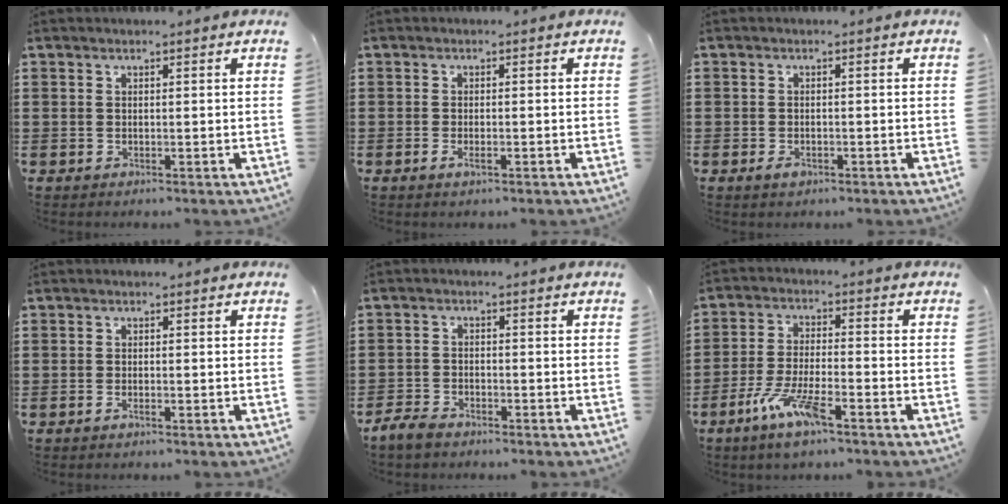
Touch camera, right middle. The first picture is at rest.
{"total": 1.3, "force": [-0.6, 0.5, 1.1], "torque": [-0.030, -0.005, -0.012]}
{"total": 1.4, "force": [-0.8, 0.9, 0.6], "torque": [-0.012, 0.000, -0.017]}
{"total": 0.8, "force": [-0.5, 0.2, 0.6], "torque": [-0.013, -0.003, -0.009]}
{"total": 3.2, "force": [-2.8, 1.3, 0.9], "torque": [-0.032, 0.001, -0.062]}
{"total": 7.9, "force": [-4.9, 1.7, 6.0], "torque": [-0.133, -0.008, -0.092]}